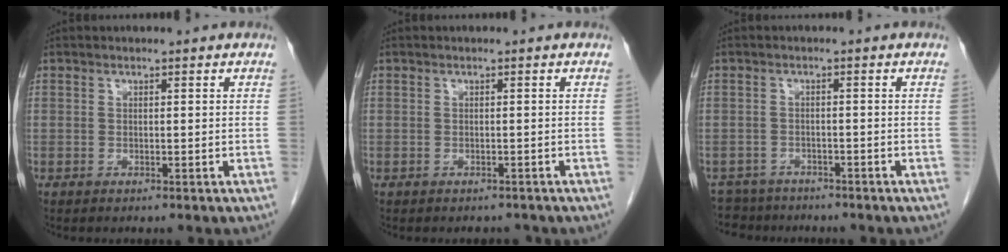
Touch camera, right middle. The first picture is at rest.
{"total": 2.4, "force": [-2.1, 0.9, 0.4], "torque": [-0.009, -0.002, -0.026]}
{"total": 5.5, "force": [-4.9, 2.3, -0.4], "torque": [0.010, 0.002, -0.081]}